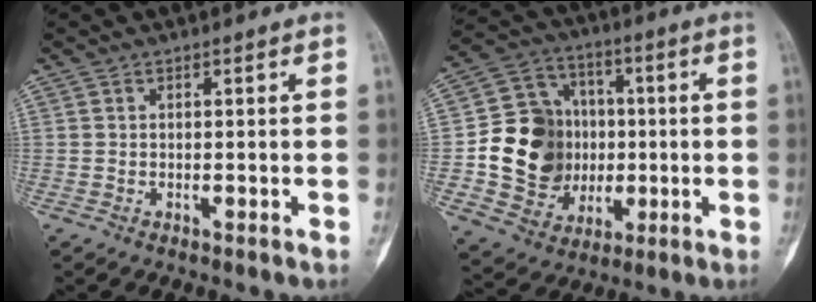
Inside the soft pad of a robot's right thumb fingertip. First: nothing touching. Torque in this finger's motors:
{"motor_torque": [-0.10, 0.55, 0.59, -0.56, 0.09]}